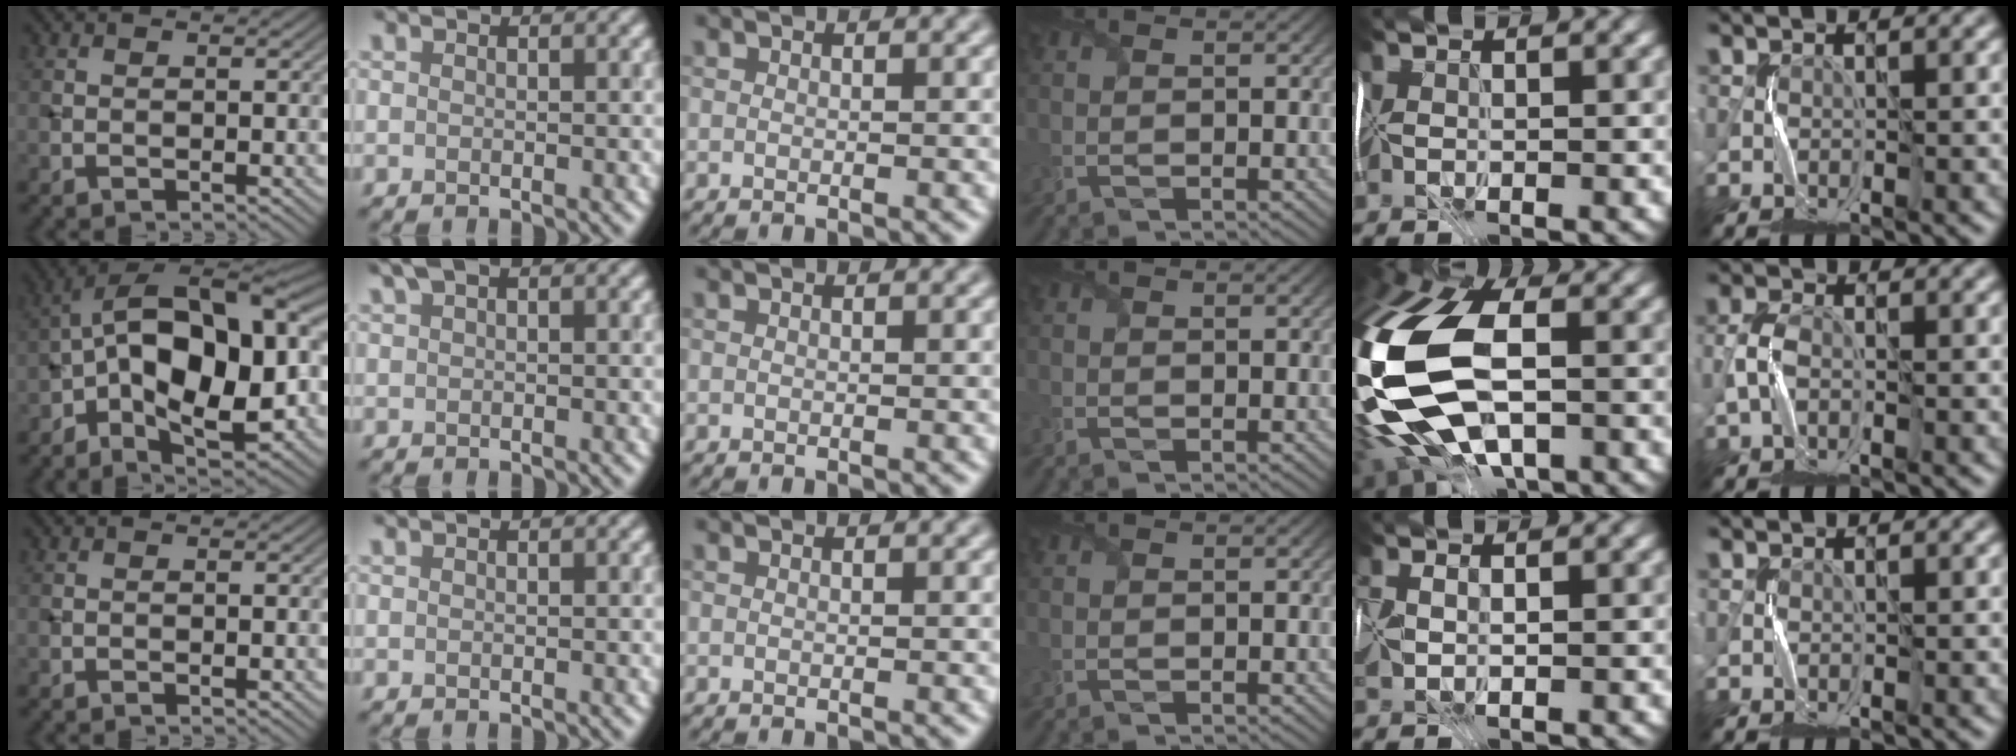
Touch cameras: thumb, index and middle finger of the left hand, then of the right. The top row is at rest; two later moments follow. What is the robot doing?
{"motion": "fold", "object": "map"}